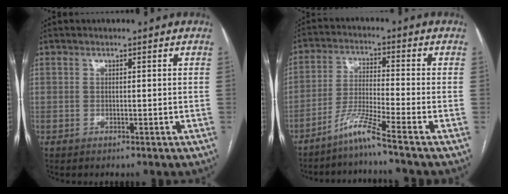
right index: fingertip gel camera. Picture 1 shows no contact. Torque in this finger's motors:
{"motor_torque": [0.49, -0.49, 0.07, 0.02]}